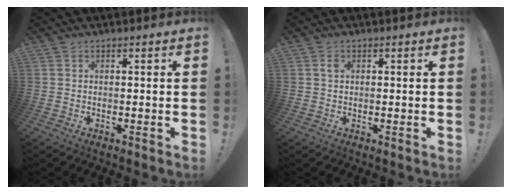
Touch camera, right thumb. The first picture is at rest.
{"total": 1.4, "force": [0.5, 1.1, 0.7], "torque": [-0.006, 0.000, 0.007]}